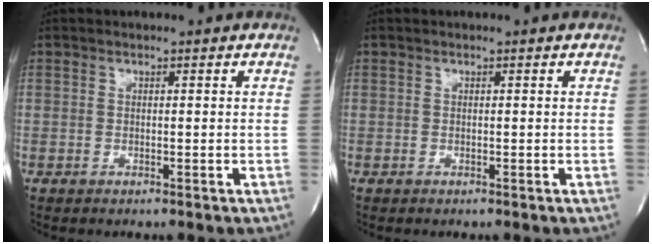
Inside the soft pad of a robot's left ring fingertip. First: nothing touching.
{"total": 0.0}